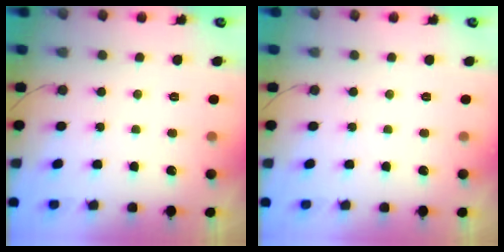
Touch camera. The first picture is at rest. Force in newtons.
{"total": 0.0}